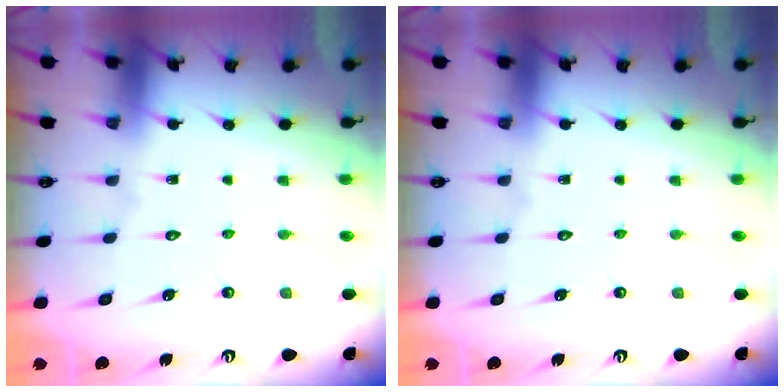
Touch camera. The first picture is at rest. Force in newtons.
{"total": 0.0}